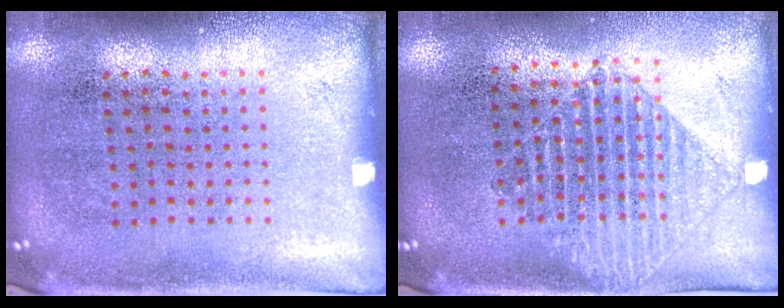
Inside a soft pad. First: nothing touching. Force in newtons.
{"total": 1.3, "press": 1.1, "slide": 0.6}